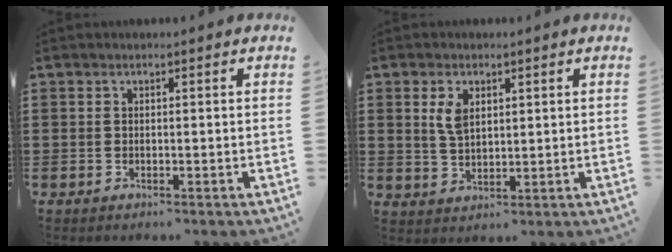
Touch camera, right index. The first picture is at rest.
{"total": 3.9, "force": [1.6, 2.1, 2.9], "torque": [-0.065, 0.007, 0.028]}